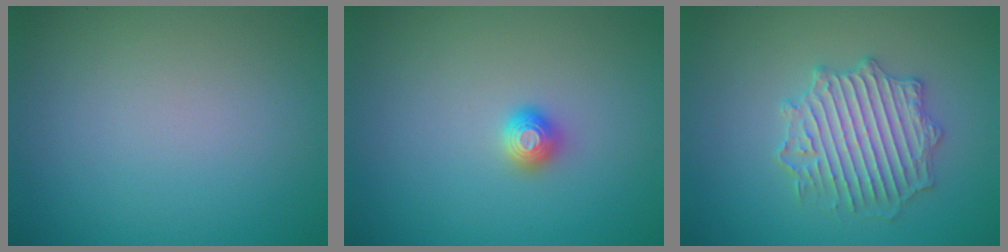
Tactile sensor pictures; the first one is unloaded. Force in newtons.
{"total": 1.2, "press": 1.2, "slide": 0.2}
{"total": 4.2, "press": 4.1, "slide": 1.0}